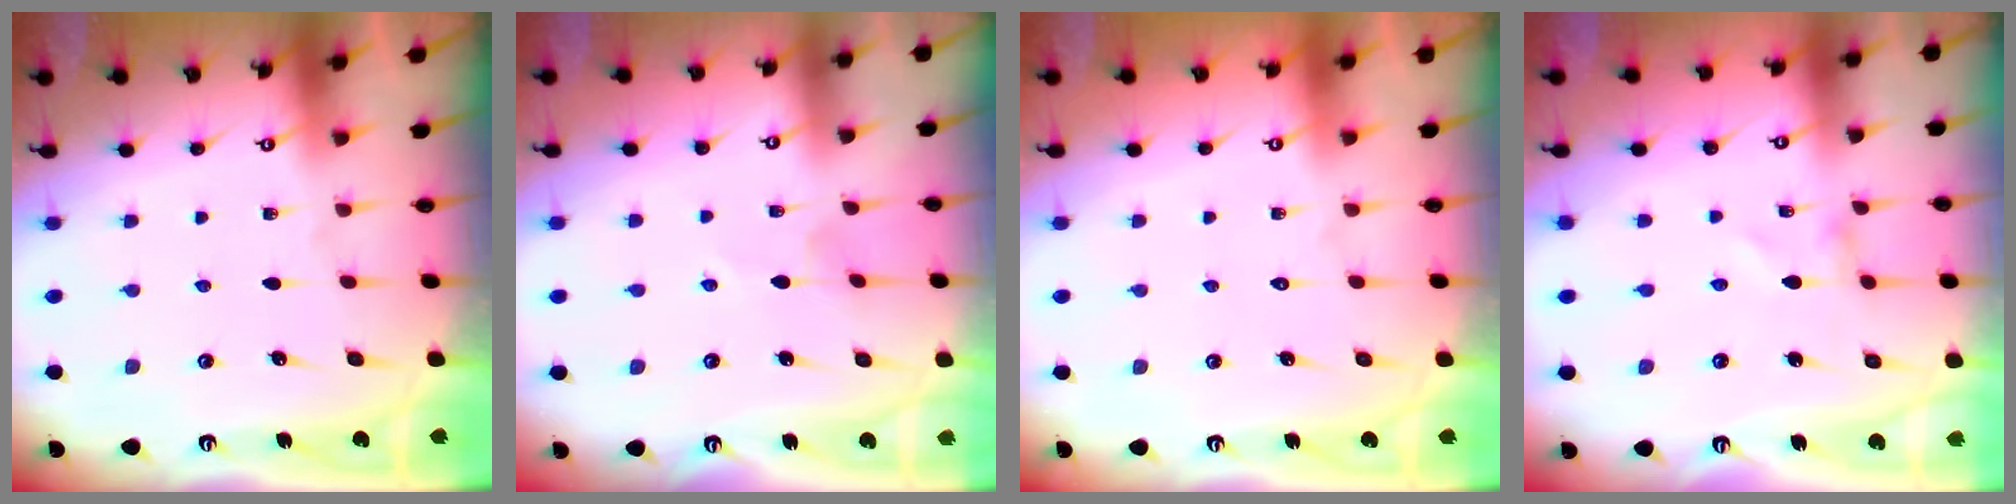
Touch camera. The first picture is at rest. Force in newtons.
{"total": 0.7, "press": 0.6, "slide": 0.2}
{"total": 1.7, "press": 1.7, "slide": 0.1}
{"total": 0.7, "press": 0.7, "slide": 0.1}